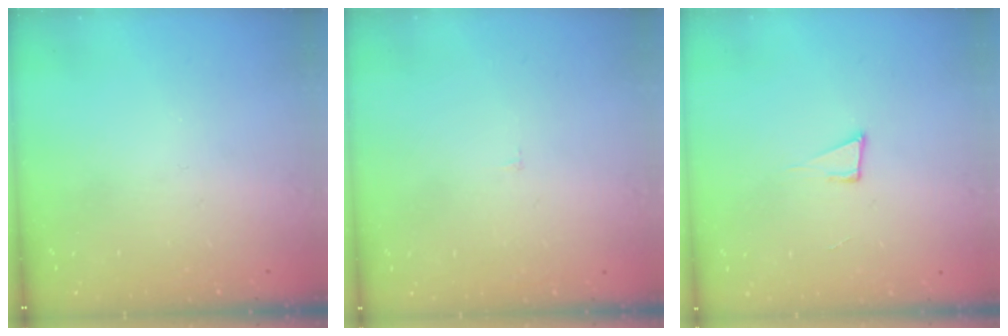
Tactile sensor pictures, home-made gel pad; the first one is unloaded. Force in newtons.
{"total": 1.6, "press": 1.6, "slide": 0.1}
{"total": 5.7, "press": 4.5, "slide": 3.4}